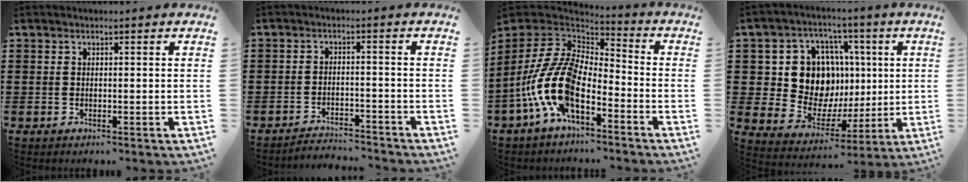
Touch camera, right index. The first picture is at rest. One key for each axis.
{"total": 3.0, "fx": -3.0, "fy": -0.1, "fz": 0.0, "tx": -0.007, "ty": -0.001, "tz": -0.064}
{"total": 13.3, "fx": -5.0, "fy": 6.8, "fz": 10.3, "tx": -0.259, "ty": -0.008, "tz": -0.107}
{"total": 12.5, "fx": 2.2, "fy": 10.6, "fz": 6.1, "tx": -0.130, "ty": 0.003, "tz": 0.054}